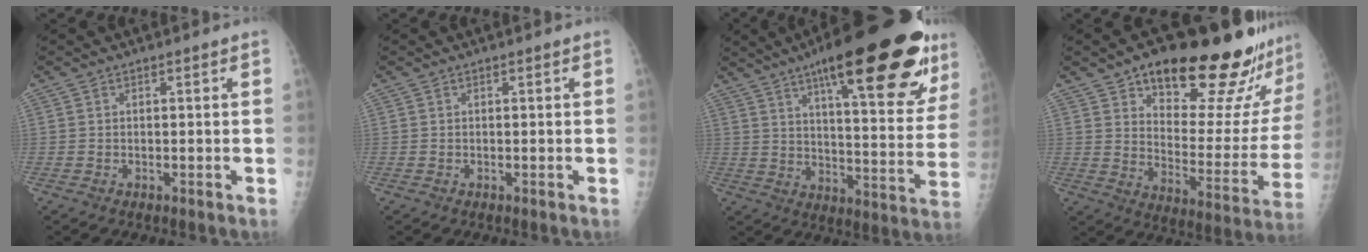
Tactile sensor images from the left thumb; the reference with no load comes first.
{"total": 0.0}
{"total": 29.2, "force": [17.0, 7.5, 22.4], "torque": [-0.277, -0.047, 0.241]}
{"total": 25.1, "force": [18.6, 7.9, 15.0], "torque": [-0.160, -0.098, 0.256]}